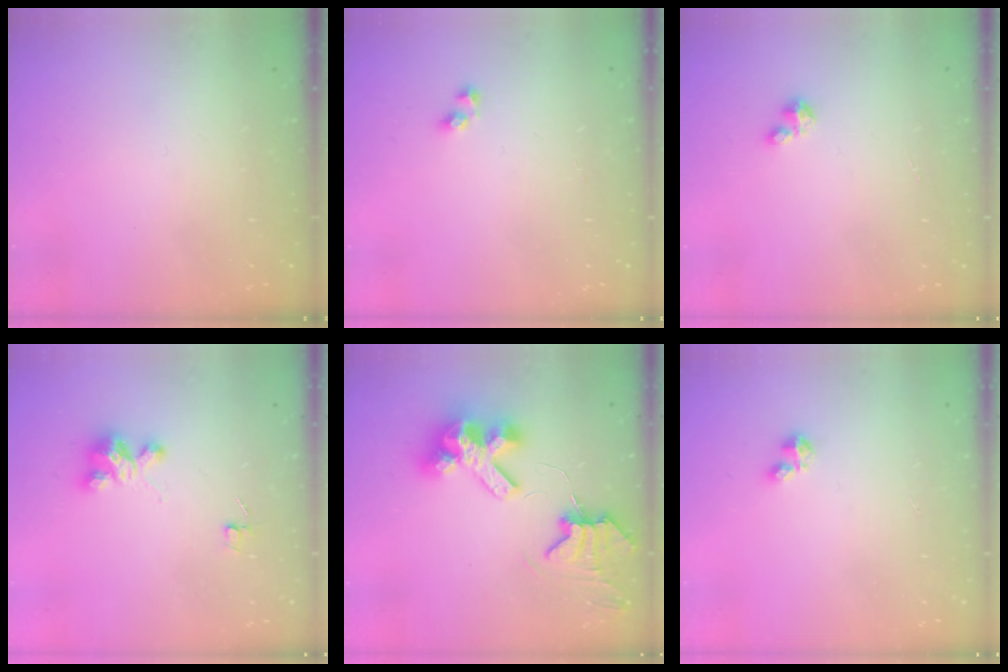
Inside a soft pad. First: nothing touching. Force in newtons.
{"total": 2.7, "press": 2.6, "slide": 0.6}
{"total": 1.7, "press": 1.7, "slide": 0.2}
{"total": 4.0, "press": 4.0, "slide": 0.2}
{"total": 9.1, "press": 9.0, "slide": 1.3}
{"total": 1.6, "press": 1.6, "slide": 0.3}